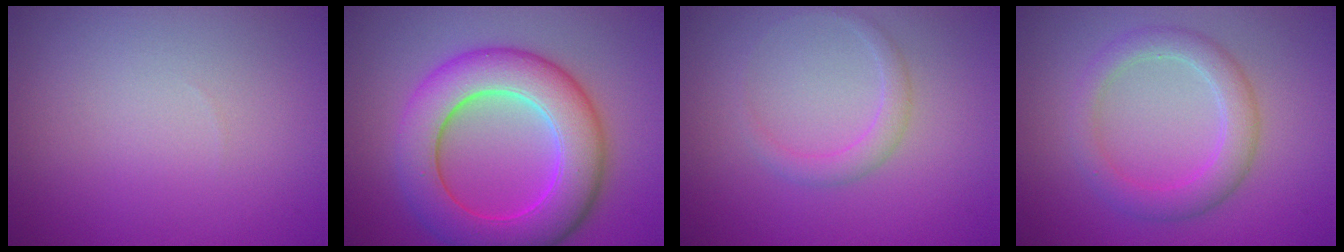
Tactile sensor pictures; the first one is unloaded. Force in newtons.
{"total": 9.2, "press": 9.2, "slide": 0.1}
{"total": 1.5, "press": 1.5, "slide": 0.1}
{"total": 3.4, "press": 3.4, "slide": 0.2}